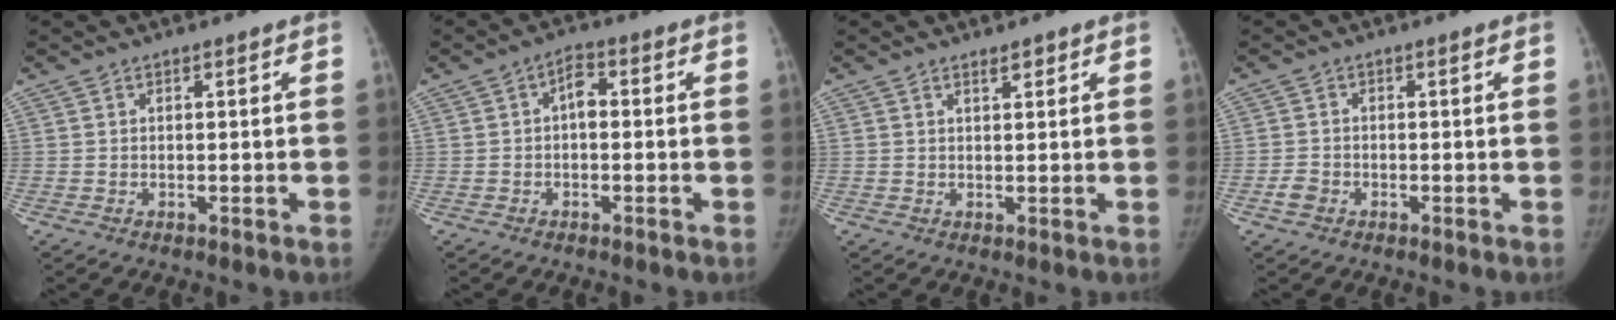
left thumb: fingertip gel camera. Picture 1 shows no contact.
{"total": 3.3, "force": [-0.1, 1.9, 2.7], "torque": [-0.033, 0.011, -0.012]}
{"total": 1.5, "force": [1.1, 0.4, 0.9], "torque": [-0.010, -0.008, 0.019]}
{"total": 2.0, "force": [-0.9, 1.6, 0.8], "torque": [-0.013, 0.004, -0.020]}